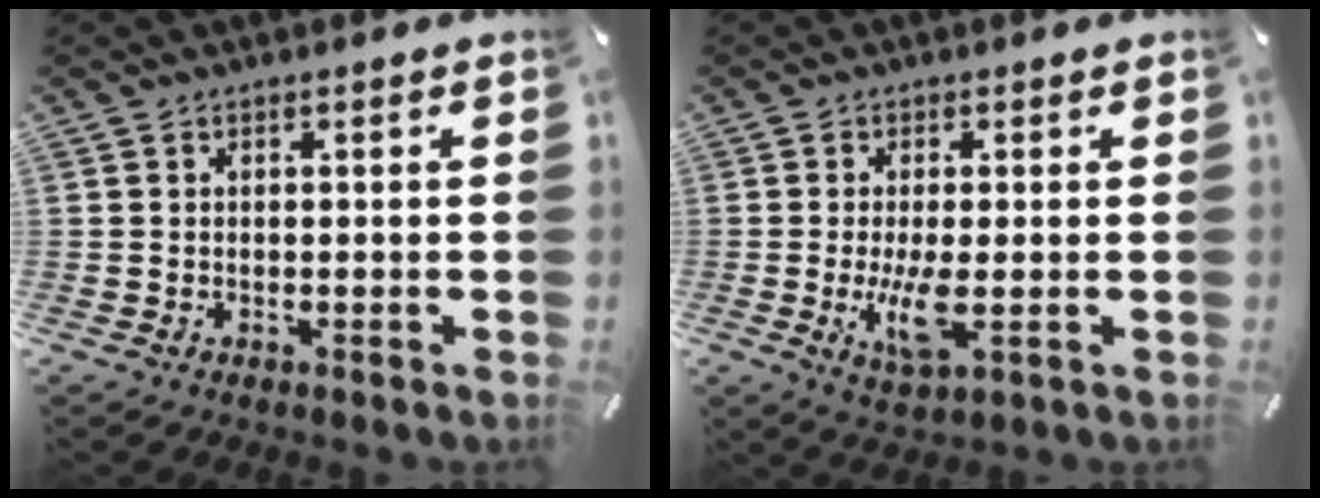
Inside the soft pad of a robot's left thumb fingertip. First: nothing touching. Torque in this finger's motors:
{"motor_torque": [0.72, 0.81, 0.02, -0.13, 0.08]}